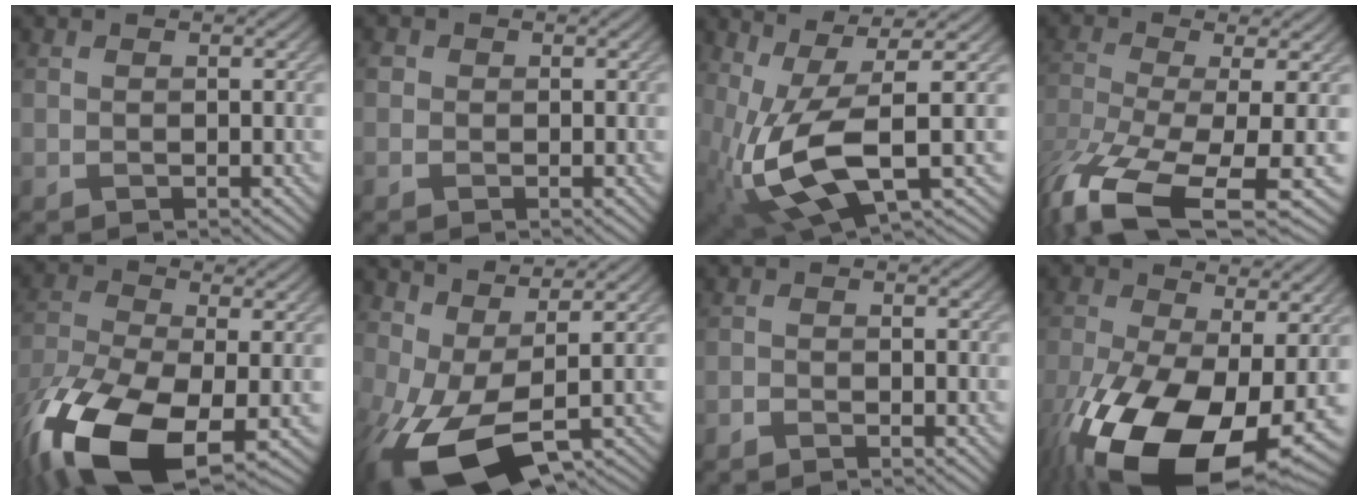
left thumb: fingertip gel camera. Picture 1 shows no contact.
{"total": 1.3, "force": [-0.2, 1.3, 0.3], "torque": [-0.003, -0.004, -0.009]}
{"total": 11.5, "force": [-1.4, 4.5, 10.5], "torque": [-0.235, -0.015, -0.023]}
{"total": 13.9, "force": [-7.8, 4.1, 10.7], "torque": [-0.254, -0.037, -0.117]}
{"total": 16.0, "force": [-7.6, 7.5, 11.9], "torque": [-0.283, -0.048, -0.137]}
{"total": 12.3, "force": [-2.2, 5.8, 10.6], "torque": [-0.240, -0.026, -0.032]}
{"total": 1.3, "force": [-1.2, 0.2, 0.3], "torque": [-0.007, -0.004, -0.029]}
{"total": 19.6, "force": [-6.8, 10.2, 15.3], "torque": [-0.313, -0.055, -0.095]}